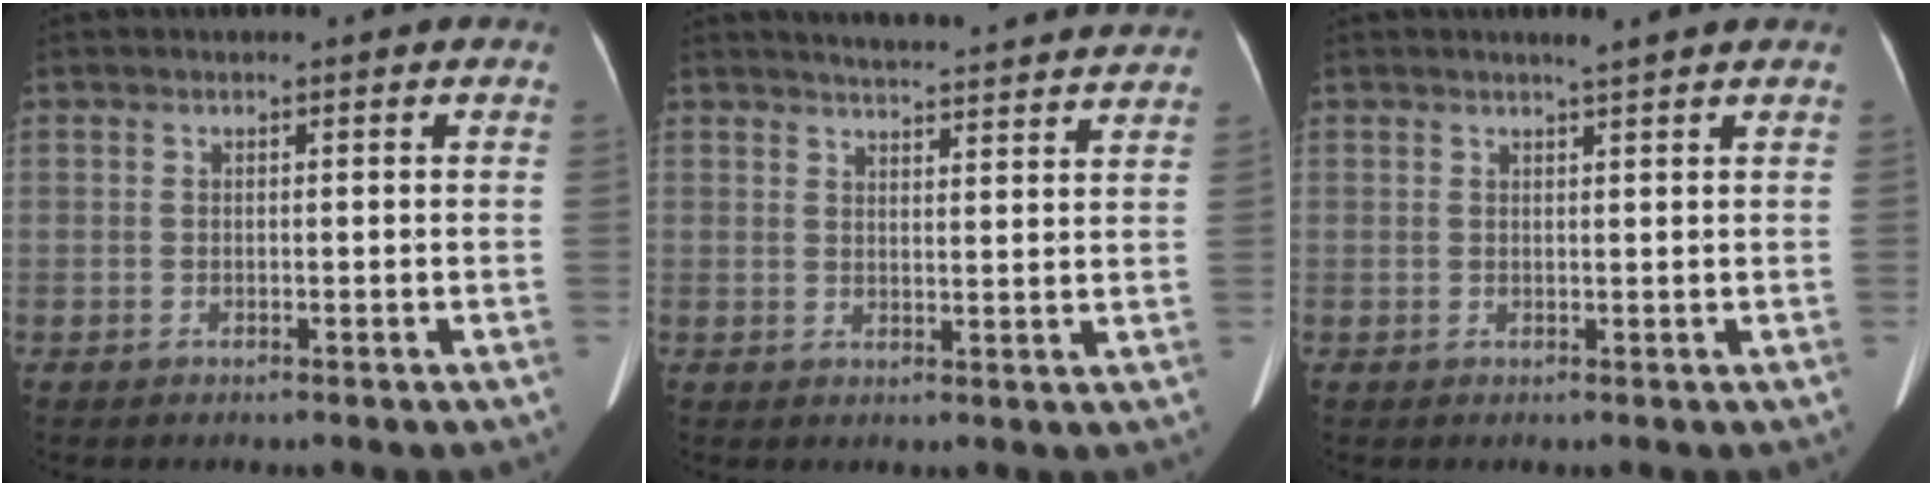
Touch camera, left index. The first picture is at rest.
{"total": 16.0, "force": [15.4, 0.7, 4.6], "torque": [-0.059, -0.008, 0.184]}
{"total": 2.0, "force": [1.7, -0.5, 1.0], "torque": [-0.015, 0.003, 0.029]}